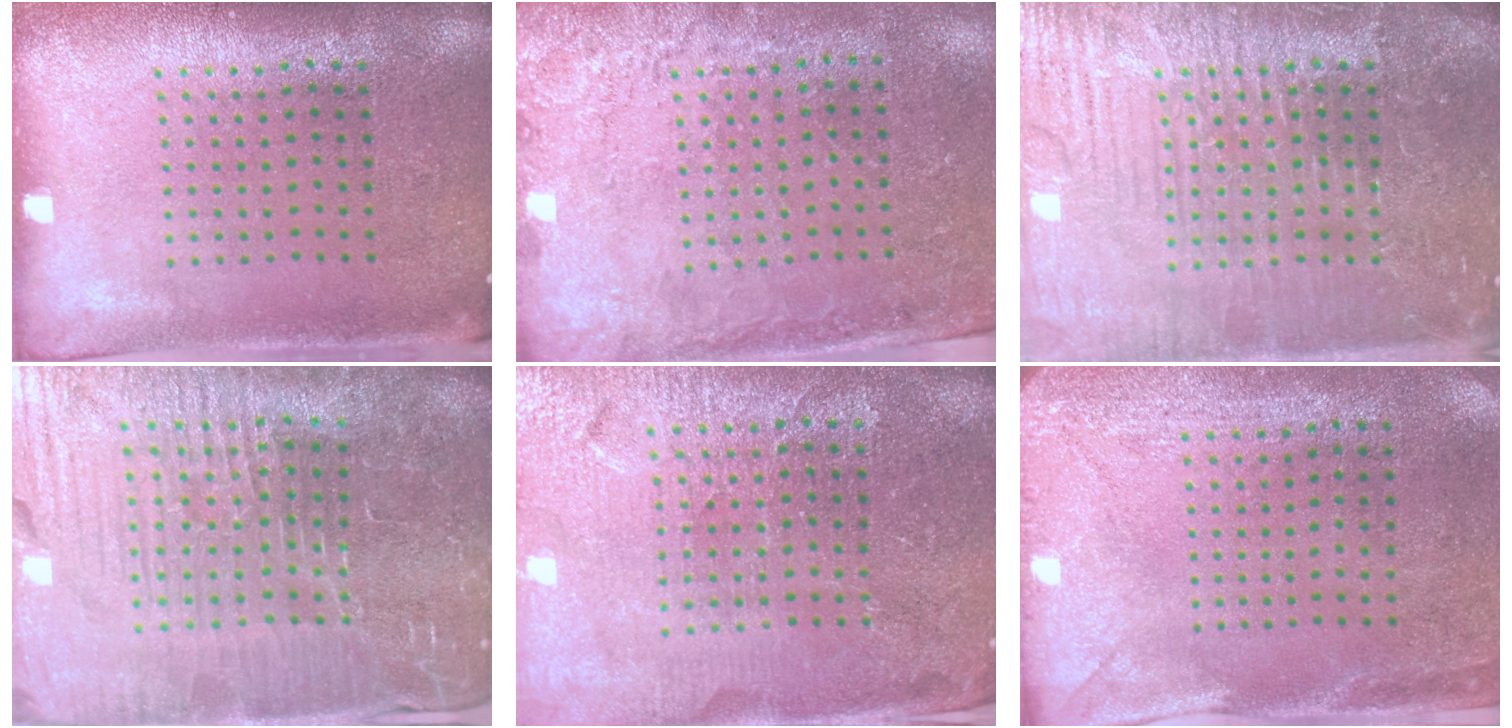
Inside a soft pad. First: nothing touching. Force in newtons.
{"total": 2.5, "press": 2.4, "slide": 0.8}
{"total": 4.9, "press": 4.9, "slide": 0.5}
{"total": 7.4, "press": 6.5, "slide": 3.5}
{"total": 4.3, "press": 4.1, "slide": 1.3}
{"total": 3.0, "press": 2.3, "slide": 1.9}